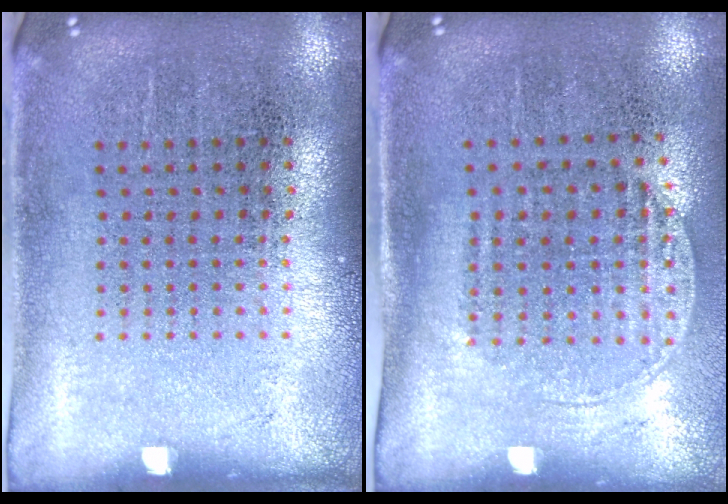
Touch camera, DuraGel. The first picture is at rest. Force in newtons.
{"total": 1.4, "press": 1.2, "slide": 0.7}